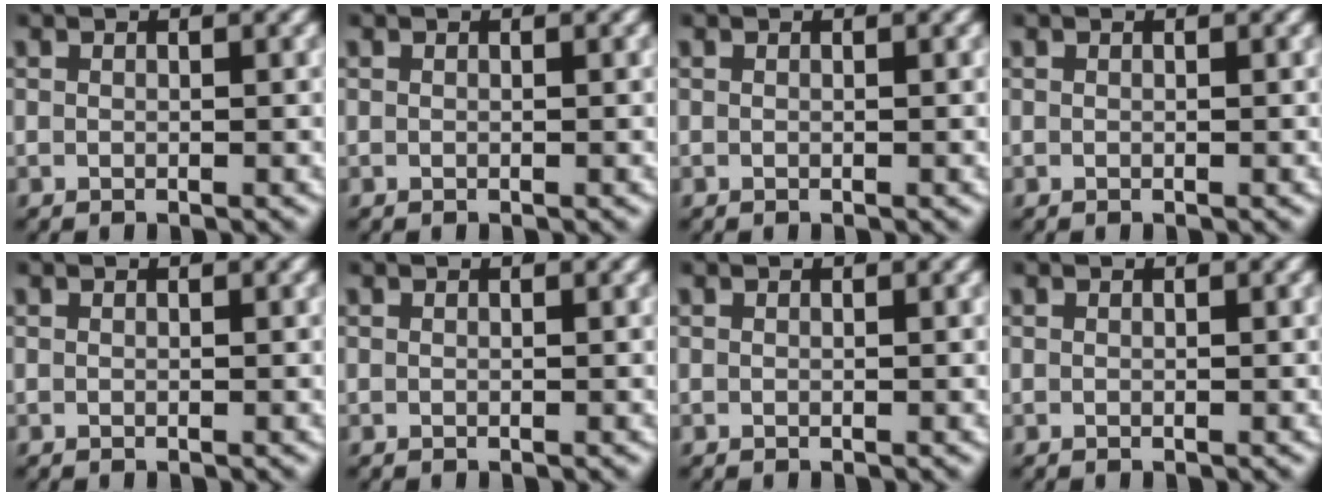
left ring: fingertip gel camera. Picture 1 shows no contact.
{"total": 0.0}
{"total": 0.0}
{"total": 0.0}
{"total": 0.0}
{"total": 0.0}
{"total": 0.0}
{"total": 0.0}